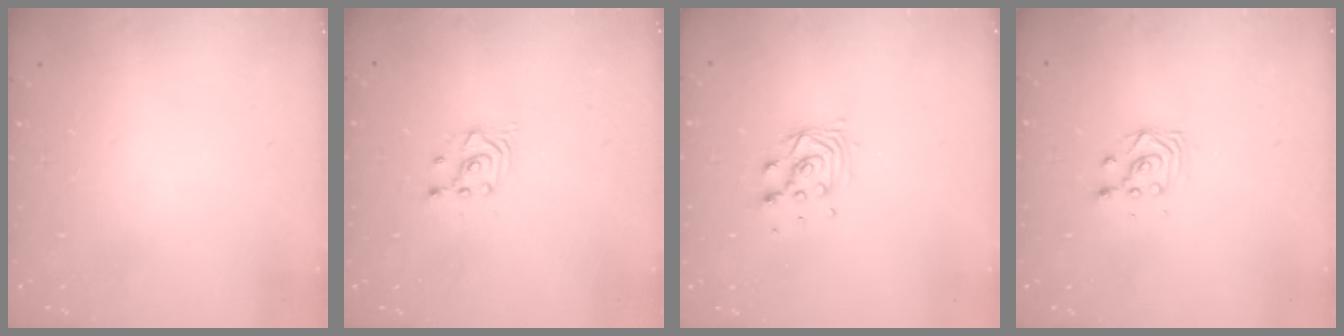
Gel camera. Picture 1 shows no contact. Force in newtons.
{"total": 2.7, "press": 2.7, "slide": 0.3}
{"total": 7.0, "press": 7.0, "slide": 0.4}
{"total": 2.8, "press": 2.8, "slide": 0.3}